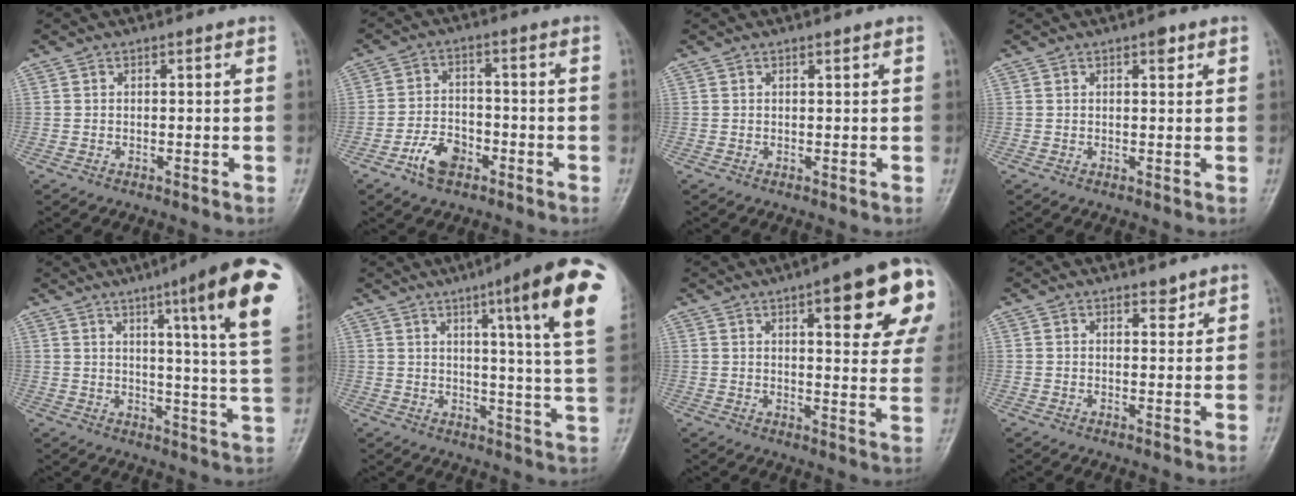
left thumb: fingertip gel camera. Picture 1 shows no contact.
{"total": 6.4, "force": [-3.5, 4.0, 3.6], "torque": [-0.053, 0.022, -0.064]}
{"total": 0.6, "force": [0.4, 0.1, 0.3], "torque": [-0.007, -0.003, 0.007]}
{"total": 1.9, "force": [1.1, 0.8, 1.3], "torque": [-0.013, -0.003, 0.013]}
{"total": 19.4, "force": [8.8, 1.4, 17.2], "torque": [-0.212, -0.034, 0.109]}
{"total": 18.8, "force": [8.4, 1.5, 16.7], "torque": [-0.207, -0.030, 0.102]}
{"total": 18.0, "force": [7.8, 4.8, 15.5], "torque": [-0.171, -0.019, 0.093]}
{"total": 2.0, "force": [1.6, 0.9, 0.8], "torque": [0.002, -0.010, 0.021]}